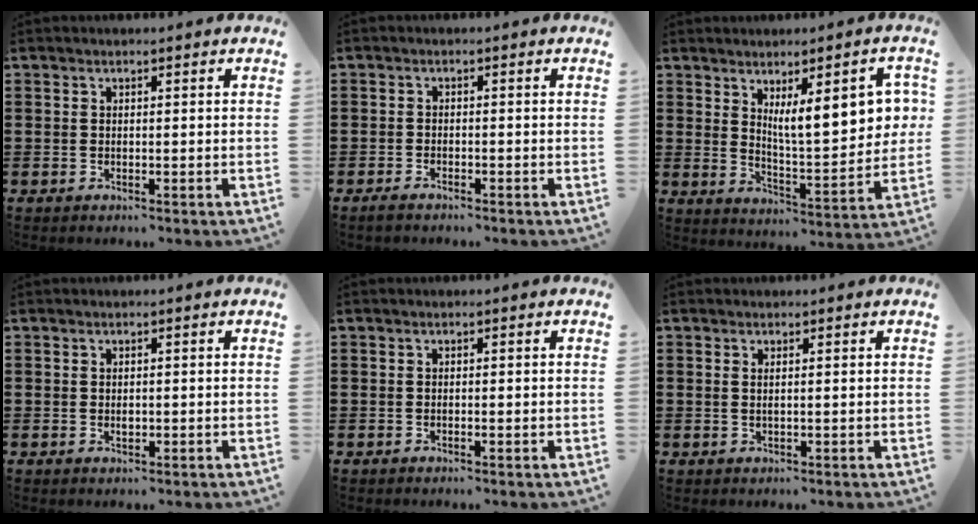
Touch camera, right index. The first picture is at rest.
{"total": 1.2, "force": [-1.2, 0.2, 0.3], "torque": [-0.009, -0.001, -0.022]}
{"total": 10.4, "force": [4.0, 3.2, 9.0], "torque": [-0.143, -0.006, 0.065]}
{"total": 0.8, "force": [0.1, 0.3, 0.8], "torque": [-0.016, 0.001, 0.001]}
{"total": 0.0}
{"total": 0.8, "force": [0.4, -0.1, 0.7], "torque": [-0.014, -0.001, 0.006]}